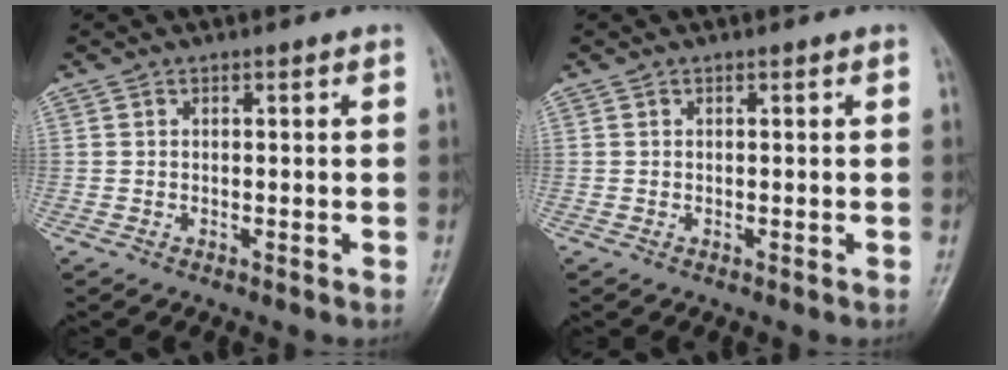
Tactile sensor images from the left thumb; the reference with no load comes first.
{"total": 0.0}